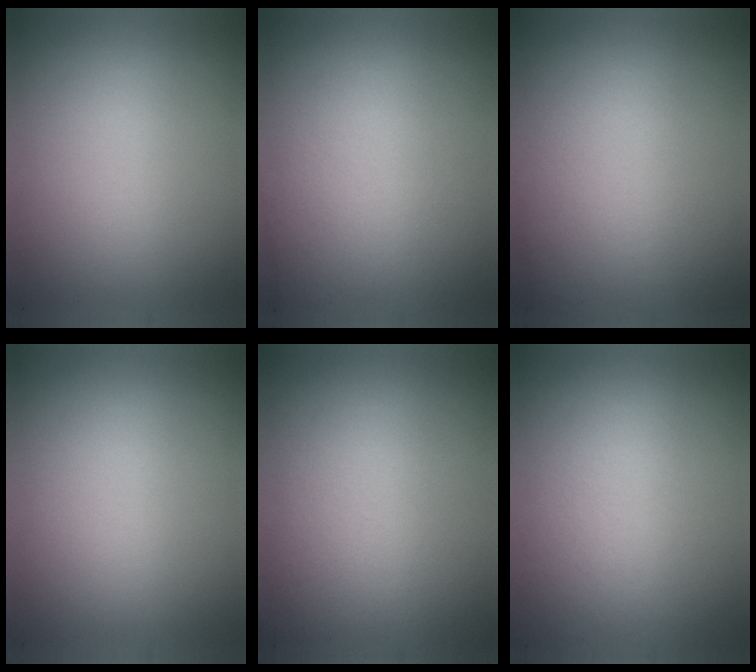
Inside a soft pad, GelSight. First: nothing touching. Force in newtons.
{"total": 2.4}
{"total": 2.3}
{"total": 0.0}
{"total": 2.5}
{"total": 3.8}